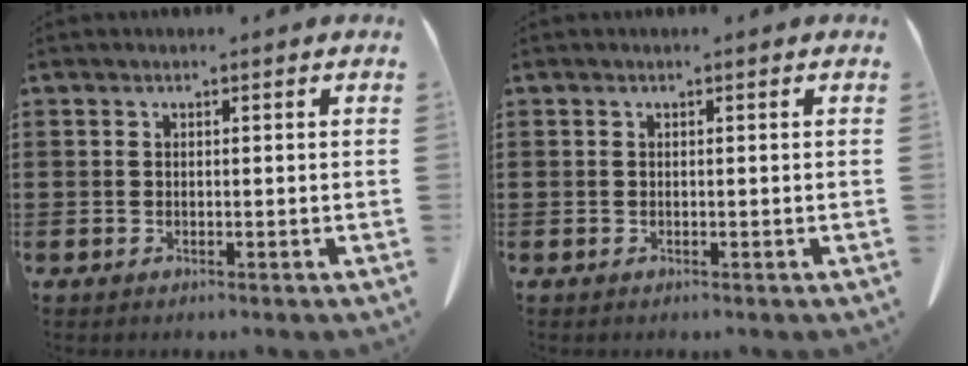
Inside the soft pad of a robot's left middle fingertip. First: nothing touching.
{"total": 0.0}